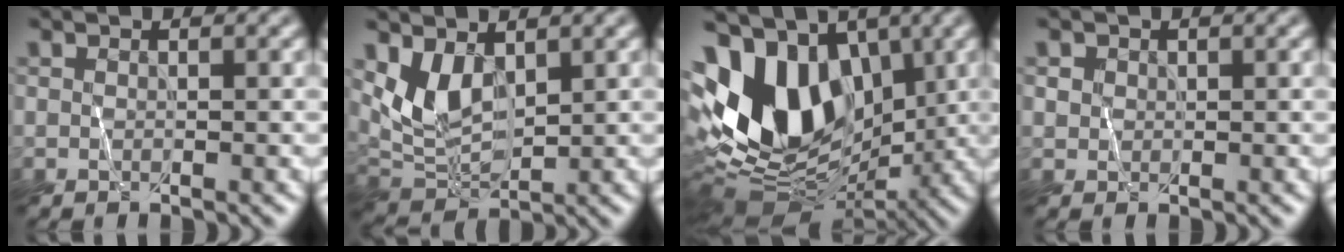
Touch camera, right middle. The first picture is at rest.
{"total": 4.1, "force": [1.5, 2.5, 2.9], "torque": [-0.065, -0.006, 0.044]}
{"total": 13.0, "force": [0.7, 9.1, 9.2], "torque": [-0.178, 0.005, 0.004]}
{"total": 0.8, "force": [0.1, 0.7, -0.2], "torque": [0.008, 0.002, 0.012]}